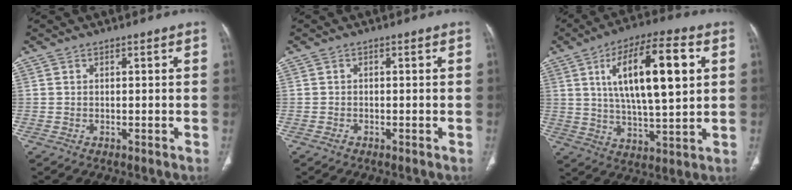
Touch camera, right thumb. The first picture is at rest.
{"total": 0.7, "force": [-0.5, 0.4, 0.2], "torque": [-0.005, 0.001, -0.012]}
{"total": 18.7, "force": [5.2, 6.1, 17.0], "torque": [-0.278, -0.002, 0.087]}